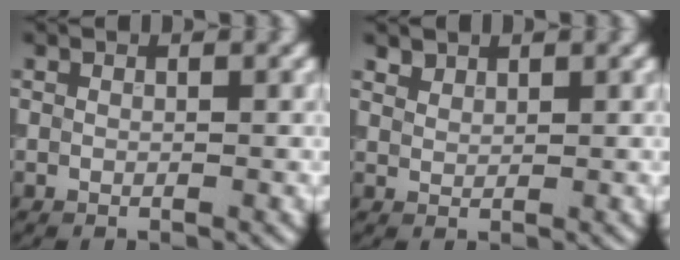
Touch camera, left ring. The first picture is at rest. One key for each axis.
{"total": 1.3, "fx": 1.2, "fy": 0.5, "fz": 0.2, "tx": -0.006, "ty": 0.001, "tz": 0.029}